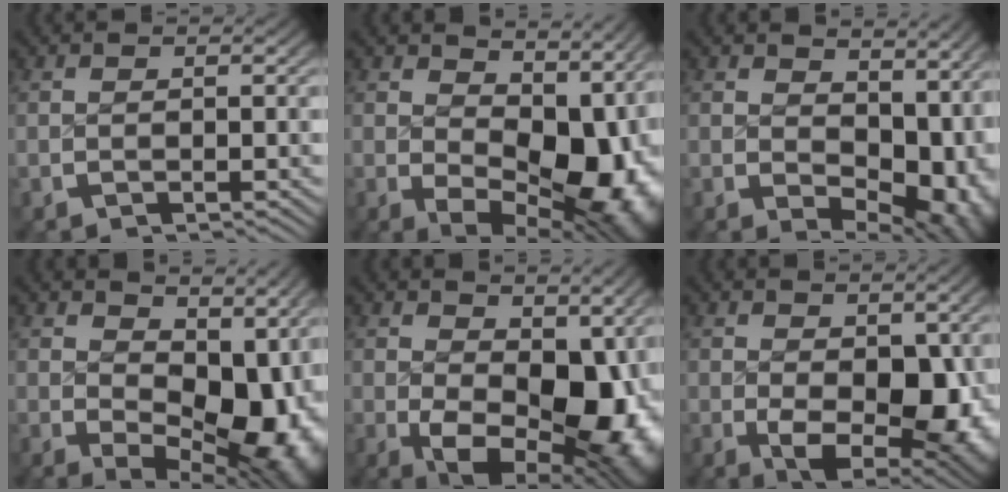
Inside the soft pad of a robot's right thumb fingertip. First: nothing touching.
{"total": 12.1, "force": [-0.5, 7.4, 9.6], "torque": [-0.142, -0.051, 0.023]}
{"total": 7.1, "force": [0.4, 4.3, 5.6], "torque": [-0.081, -0.040, 0.030]}
{"total": 10.9, "force": [-0.1, 6.4, 8.8], "torque": [-0.125, -0.045, 0.026]}
{"total": 13.4, "force": [-1.9, 8.5, 10.1], "torque": [-0.171, -0.066, 0.007]}
{"total": 9.6, "force": [-1.5, 6.1, 7.3], "torque": [-0.130, -0.061, 0.013]}